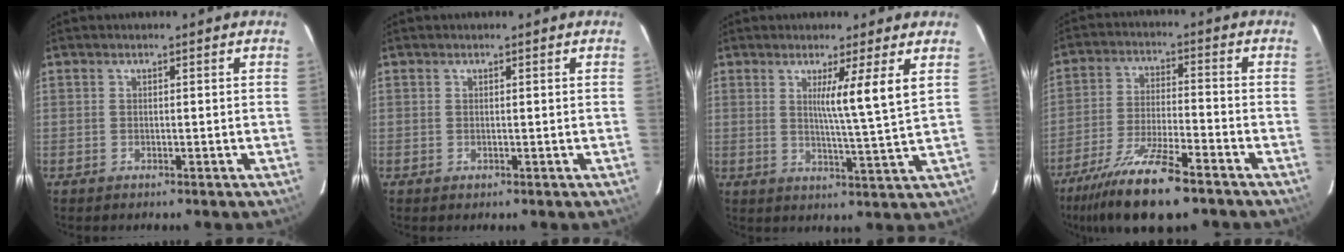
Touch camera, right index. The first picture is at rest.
{"total": 0.0}
{"total": 6.8, "force": [2.7, -1.8, 5.9], "torque": [-0.099, -0.017, 0.043]}
{"total": 12.5, "force": [-8.8, 1.6, 8.8], "torque": [-0.163, -0.029, -0.154]}